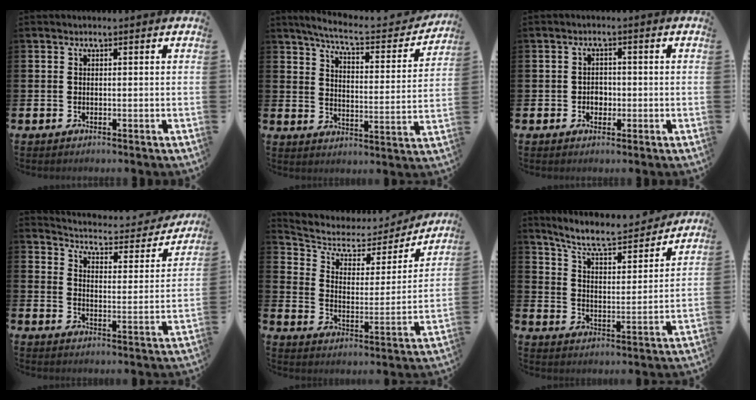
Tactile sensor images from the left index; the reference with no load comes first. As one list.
[{"total": 6.5, "force": [6.0, 0.8, 2.5], "torque": [-0.068, -0.045, 0.096]}, {"total": 2.0, "force": [-0.6, 1.7, 1.0], "torque": [-0.001, -0.002, -0.018]}, {"total": 4.3, "force": [4.1, 0.9, 0.8], "torque": [-0.037, -0.041, 0.062]}, {"total": 5.4, "force": [4.4, 2.9, 1.6], "torque": [-0.056, -0.038, 0.065]}, {"total": 7.6, "force": [7.0, 1.4, 2.6], "torque": [-0.079, -0.051, 0.117]}]